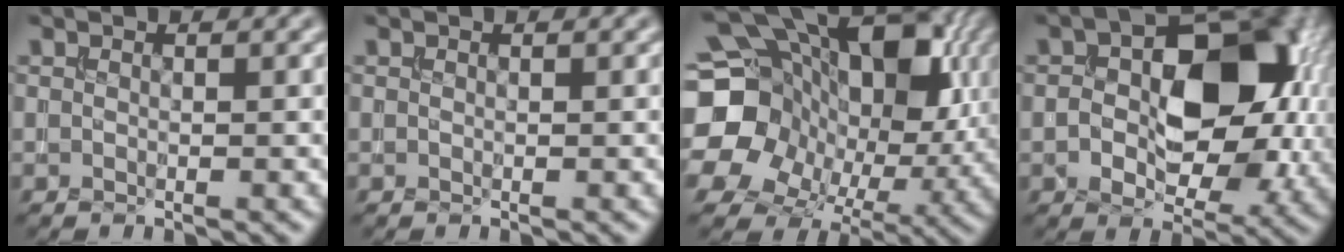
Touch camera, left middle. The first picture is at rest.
{"total": 0.0}
{"total": 22.0, "force": [4.0, 17.2, 13.0], "torque": [-0.263, 0.007, 0.065]}
{"total": 11.8, "force": [0.3, 7.0, 9.5], "torque": [-0.130, 0.013, 0.002]}